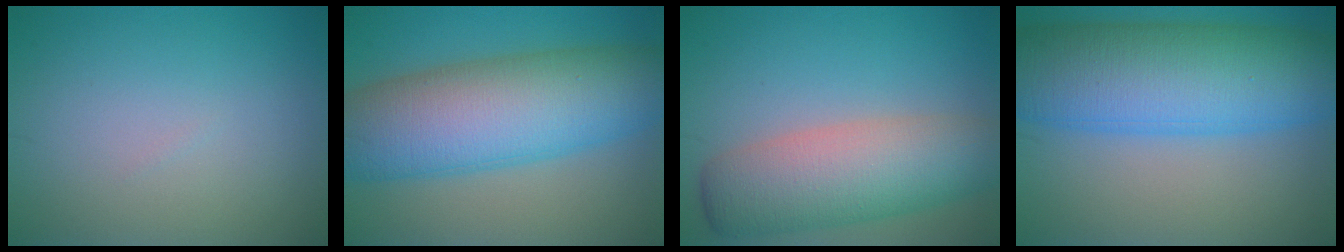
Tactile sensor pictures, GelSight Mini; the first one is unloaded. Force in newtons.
{"total": 12.1, "press": 12.1, "slide": 0.3}
{"total": 8.3, "press": 8.3, "slide": 0.2}
{"total": 13.3, "press": 13.3, "slide": 0.5}